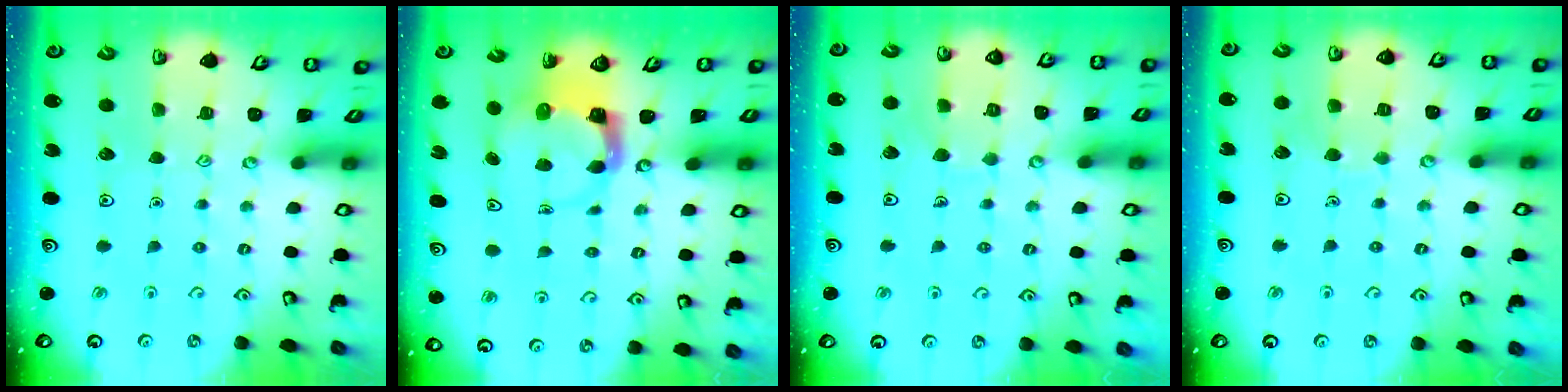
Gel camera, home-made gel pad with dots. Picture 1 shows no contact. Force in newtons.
{"total": 3.6, "press": 3.5, "slide": 0.5}
{"total": 5.1, "press": 5.1, "slide": 0.5}
{"total": 4.1, "press": 4.1, "slide": 0.3}